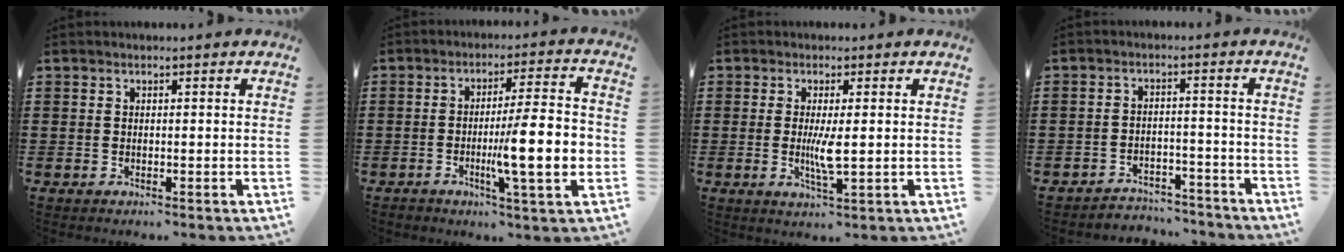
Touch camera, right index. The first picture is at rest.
{"total": 11.2, "force": [-2.5, 1.3, 10.9], "torque": [-0.171, -0.008, -0.047]}
{"total": 4.2, "force": [-0.2, 0.6, 4.1], "torque": [-0.081, -0.009, -0.005]}
{"total": 3.7, "force": [-3.6, 0.6, 0.2], "torque": [-0.008, 0.005, -0.076]}